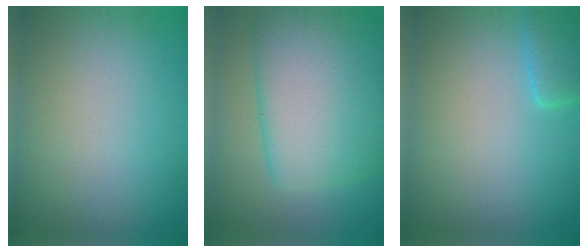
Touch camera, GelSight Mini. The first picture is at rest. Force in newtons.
{"total": 11.2, "press": 11.2, "slide": 0.4}
{"total": 2.6, "press": 2.6, "slide": 0.3}